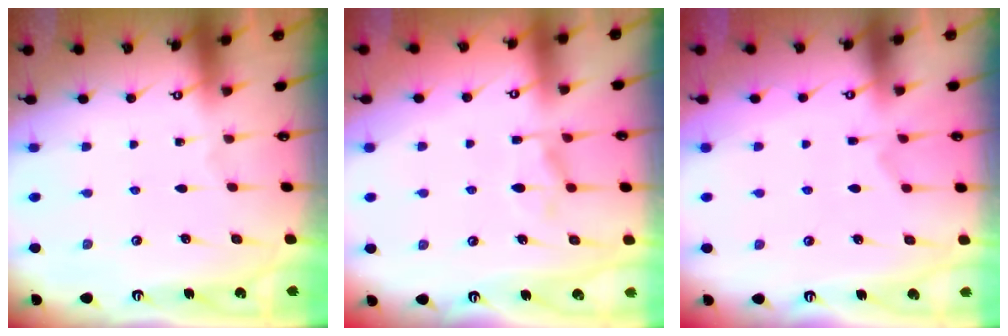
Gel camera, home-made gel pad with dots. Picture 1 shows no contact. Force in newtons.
{"total": 1.7, "press": 0.9, "slide": 1.5}
{"total": 2.9, "press": 2.7, "slide": 1.2}